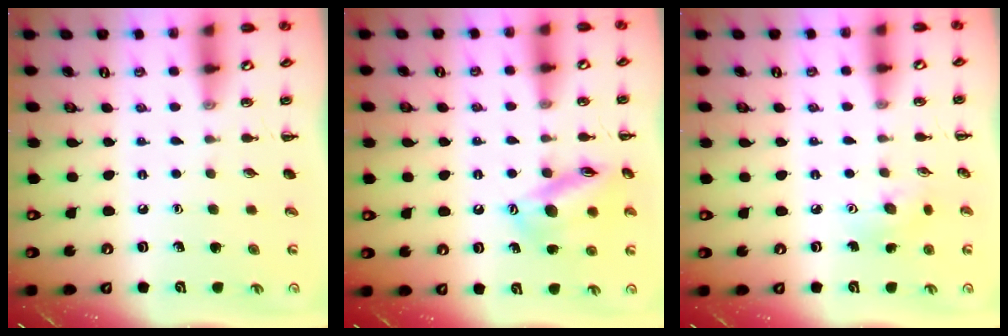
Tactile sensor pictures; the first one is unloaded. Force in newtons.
{"total": 14.5, "press": 14.4, "slide": 1.7}
{"total": 4.8, "press": 4.6, "slide": 1.1}